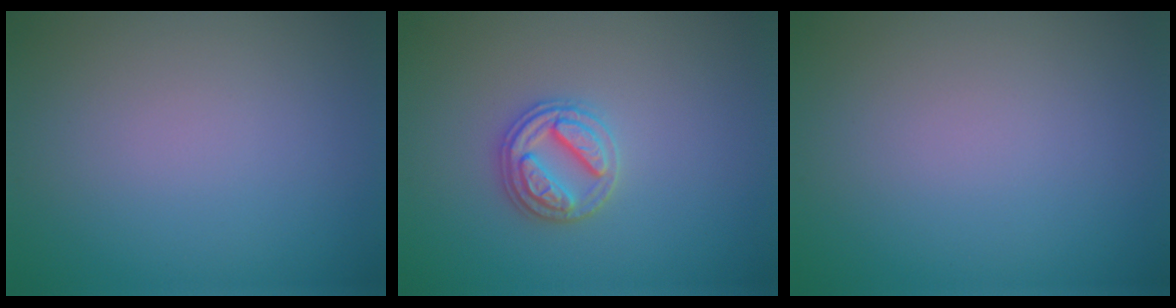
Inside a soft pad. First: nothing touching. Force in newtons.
{"total": 2.8, "press": 2.8, "slide": 0.2}
{"total": 0.0}